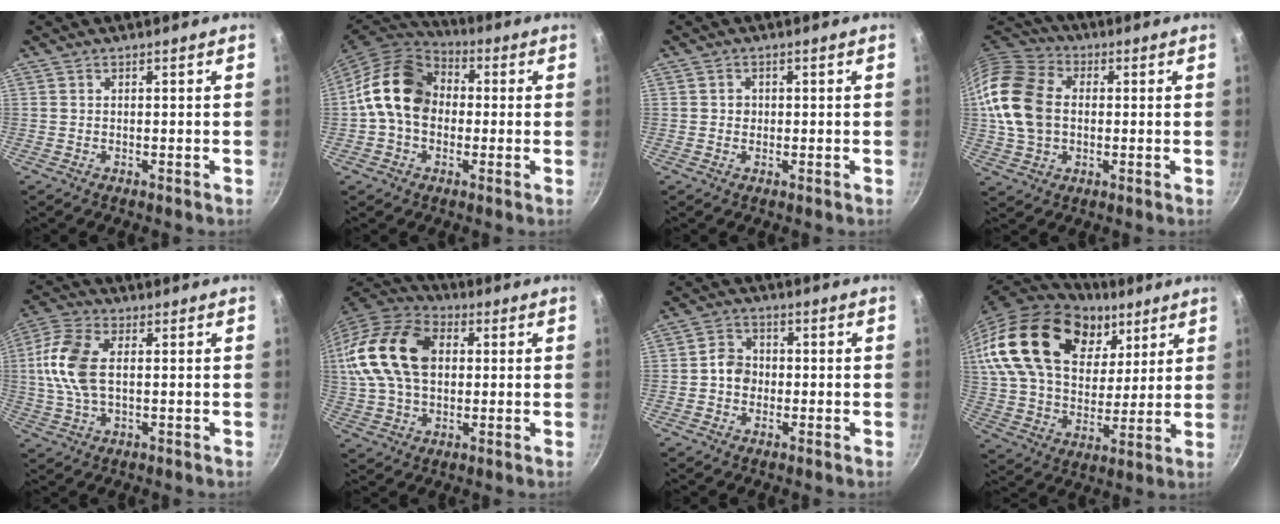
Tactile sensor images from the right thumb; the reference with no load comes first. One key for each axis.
{"total": 15.2, "fx": 0.4, "fy": 11.6, "fz": 9.8, "tx": -0.141, "ty": 0.031, "tz": -0.011}
{"total": 1.4, "fx": 0.1, "fy": 1.3, "fz": 0.5, "tx": -0.002, "ty": 0.003, "tz": 0.000}
{"total": 16.2, "fx": 0.7, "fy": 11.9, "fz": 10.9, "tx": -0.200, "ty": 0.019, "tz": 0.001}
{"total": 11.3, "fx": 1.2, "fy": 6.2, "fz": 9.4, "tx": -0.196, "ty": 0.016, "tz": 0.012}
{"total": 22.5, "fx": 3.9, "fy": 15.3, "fz": 16.0, "tx": -0.308, "ty": 0.027, "tz": 0.061}
{"total": 4.7, "fx": -0.6, "fy": 4.1, "fz": 2.3, "tx": -0.010, "ty": 0.016, "tz": -0.017}
{"total": 31.9, "fx": 15.3, "fy": 20.2, "fz": 19.4, "tx": -0.366, "ty": -0.011, "tz": 0.269}